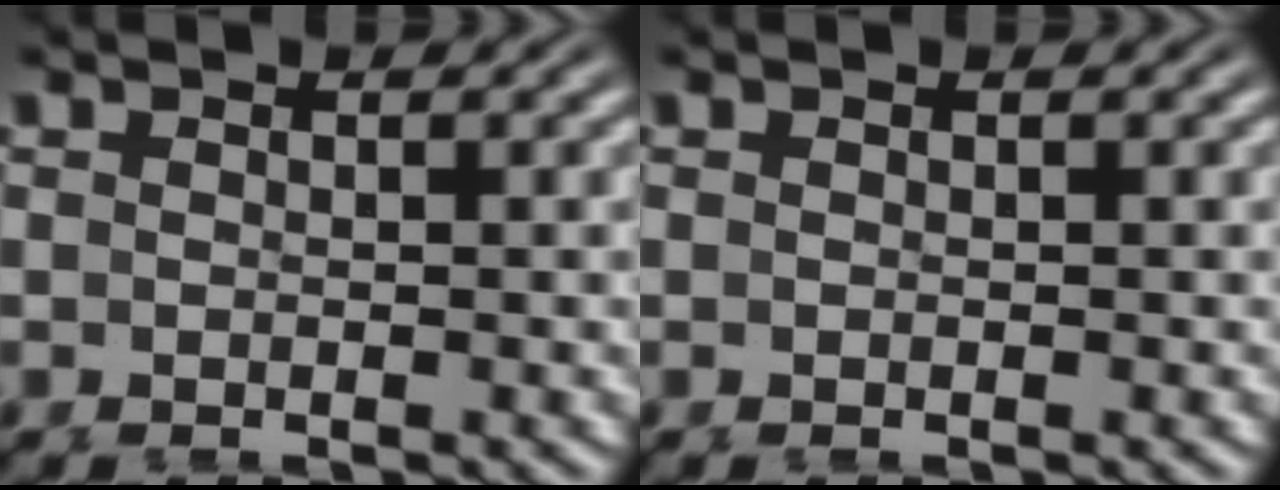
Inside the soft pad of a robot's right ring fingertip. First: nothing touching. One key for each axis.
{"total": 0.0}